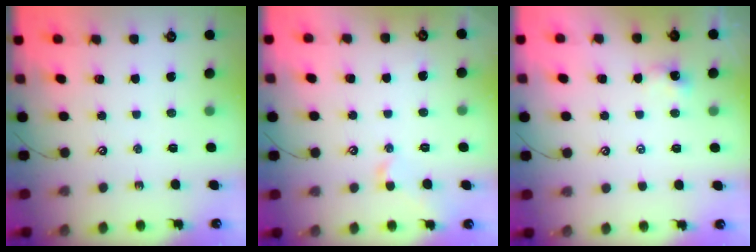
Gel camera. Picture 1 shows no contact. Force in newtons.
{"total": 1.2, "press": 1.0, "slide": 0.7}
{"total": 2.6, "press": 2.6, "slide": 0.2}